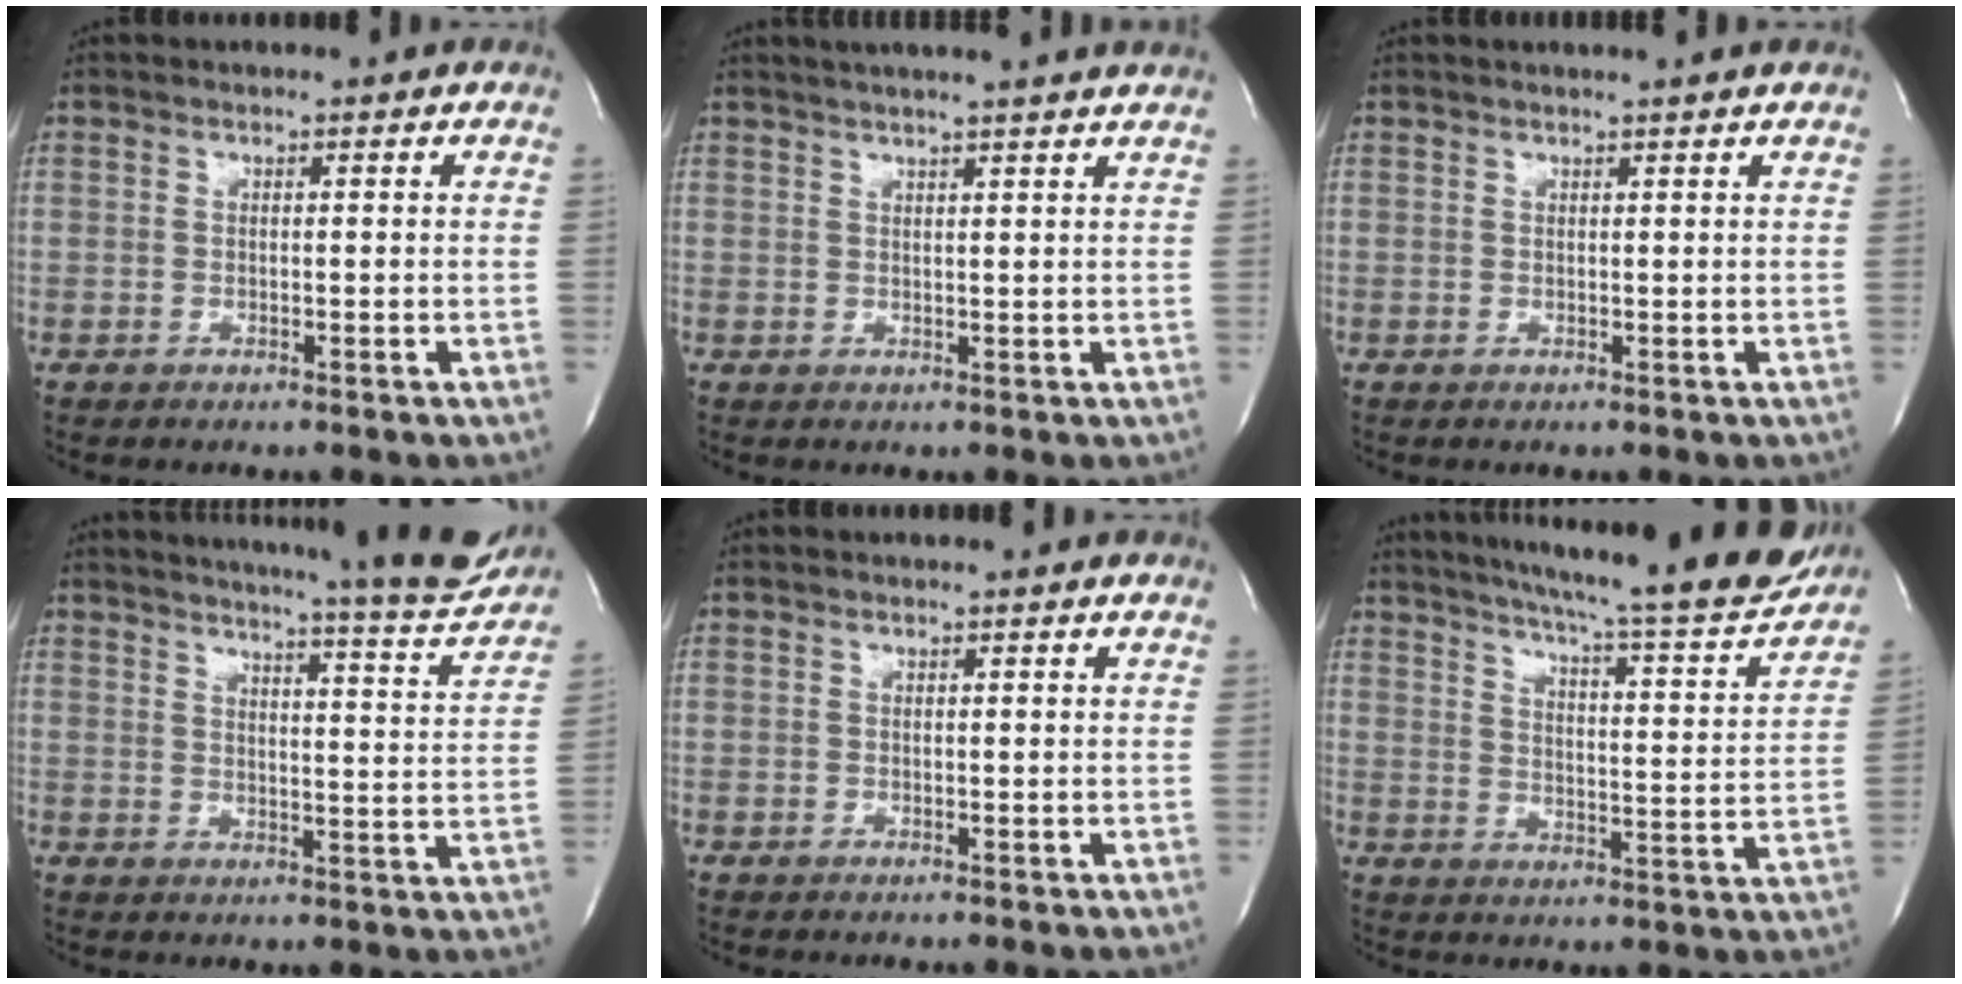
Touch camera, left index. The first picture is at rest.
{"total": 10.3, "force": [9.0, -0.4, 5.0], "torque": [-0.079, 0.022, 0.105]}
{"total": 2.5, "force": [2.3, -0.6, 0.8], "torque": [-0.014, 0.005, 0.030]}
{"total": 18.9, "force": [17.6, 0.6, 7.0], "torque": [-0.102, -0.059, 0.209]}
{"total": 0.0}
{"total": 23.2, "force": [20.7, 1.4, 10.3], "torque": [-0.164, -0.048, 0.266]}